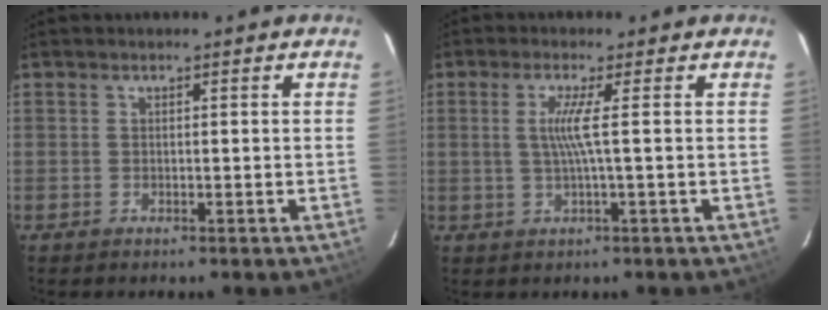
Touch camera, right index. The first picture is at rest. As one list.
[{"total": 3.9, "force": [0.3, -1.0, 3.8], "torque": [-0.071, -0.002, 0.008]}]